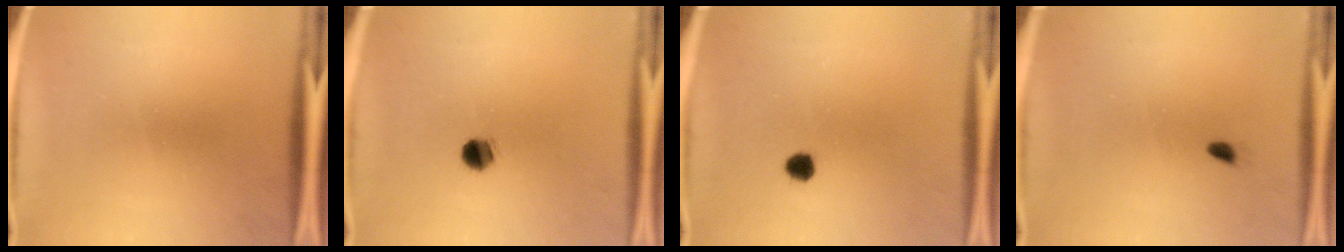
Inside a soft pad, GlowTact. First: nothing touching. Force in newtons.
{"total": 4.0}
{"total": 2.4}
{"total": 0.6}